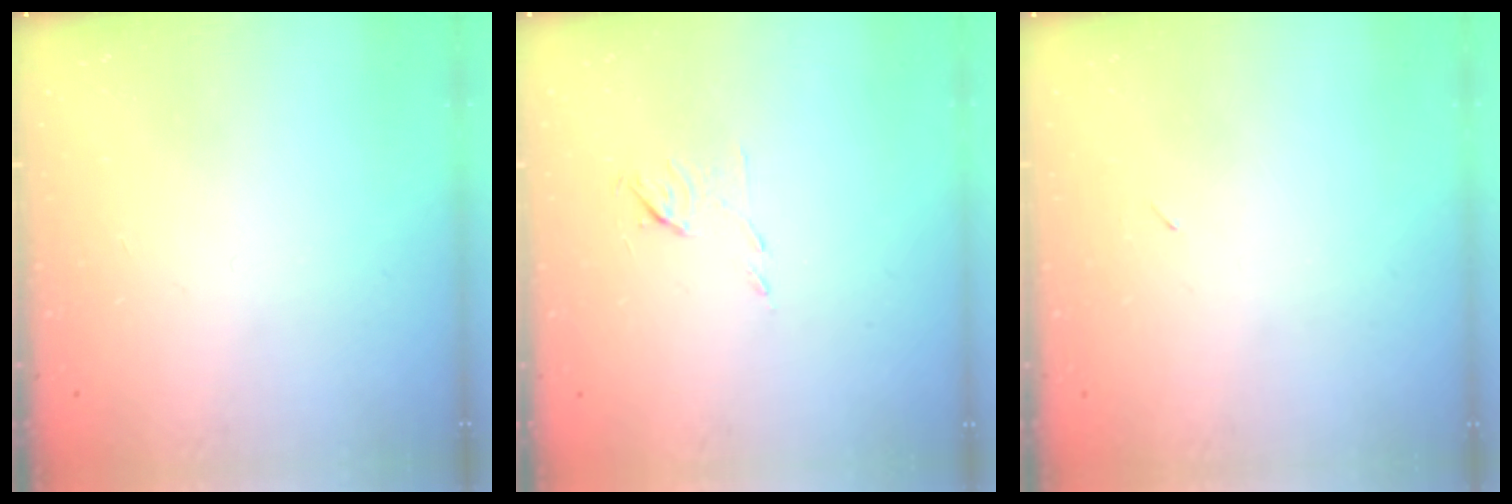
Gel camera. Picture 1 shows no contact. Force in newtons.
{"total": 4.8, "press": 4.7, "slide": 1.0}
{"total": 2.3, "press": 1.9, "slide": 1.2}